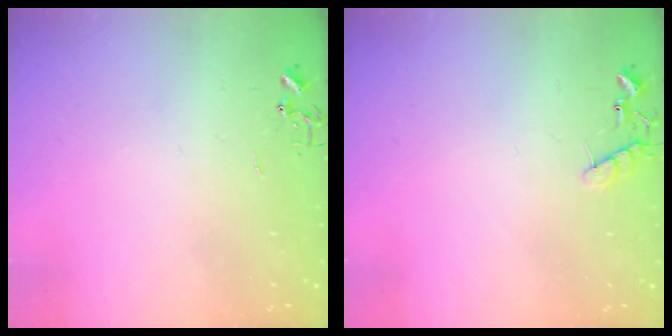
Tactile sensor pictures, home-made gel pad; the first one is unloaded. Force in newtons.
{"total": 8.5, "press": 8.5, "slide": 0.6}